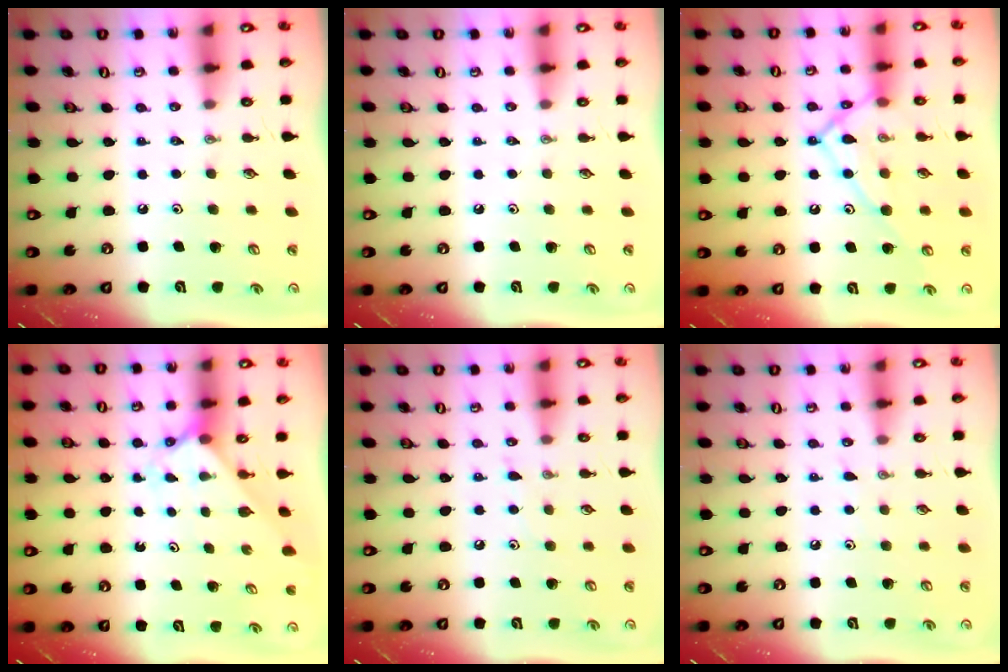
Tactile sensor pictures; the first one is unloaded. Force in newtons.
{"total": 0.0}
{"total": 13.7, "press": 13.7, "slide": 1.2}
{"total": 2.5, "press": 2.5, "slide": 0.2}
{"total": 4.4, "press": 4.4, "slide": 0.4}
{"total": 4.3, "press": 4.3, "slide": 0.4}